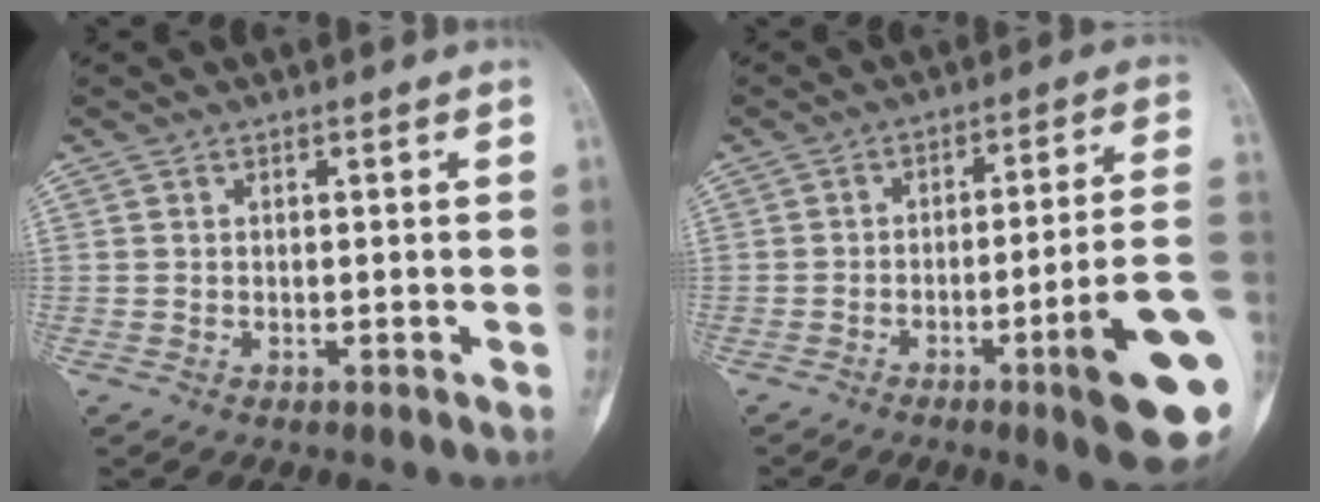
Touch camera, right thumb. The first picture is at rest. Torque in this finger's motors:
{"motor_torque": [2.67, 2.05, 1.34, -1.43, 0.39]}